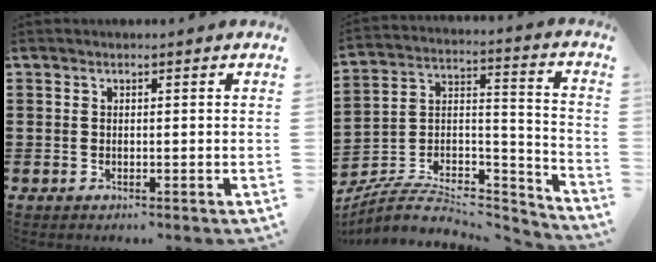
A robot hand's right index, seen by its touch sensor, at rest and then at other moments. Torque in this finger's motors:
{"motor_torque": [-0.93, 0.17, -0.85, -0.21]}